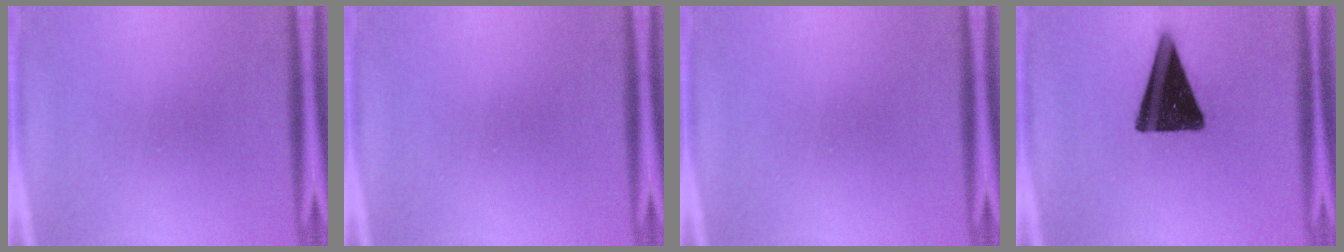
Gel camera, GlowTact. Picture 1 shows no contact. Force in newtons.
{"total": 0.0}
{"total": 0.0}
{"total": 15.8}